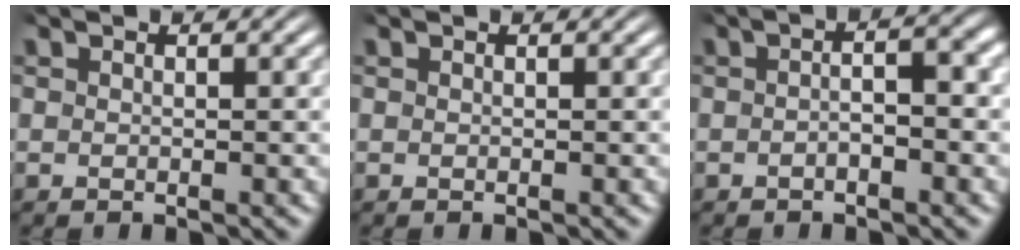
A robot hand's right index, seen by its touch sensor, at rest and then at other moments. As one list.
[{"total": 0.0}, {"total": 2.5, "force": [-0.7, 0.7, 2.3], "torque": [-0.026, 0.006, -0.018]}]